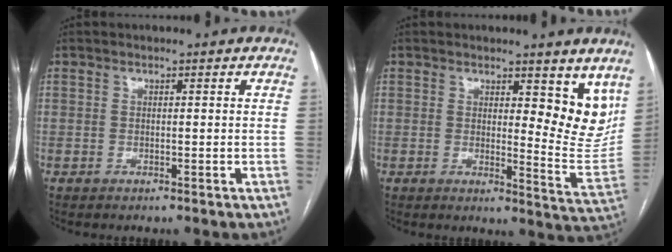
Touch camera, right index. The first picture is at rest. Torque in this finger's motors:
{"motor_torque": [0.19, 0.20, 0.03, 0.01]}